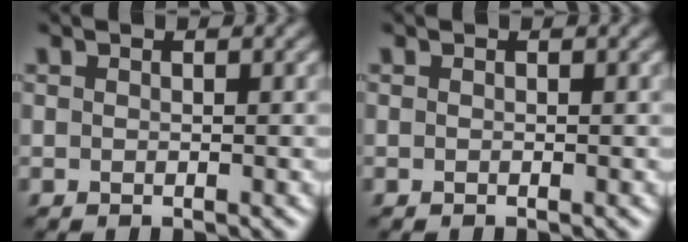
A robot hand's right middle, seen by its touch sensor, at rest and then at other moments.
{"total": 0.0}